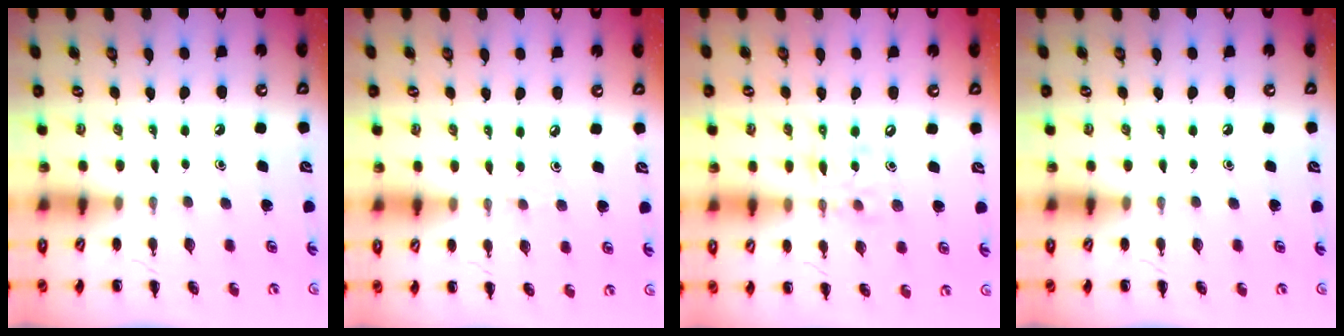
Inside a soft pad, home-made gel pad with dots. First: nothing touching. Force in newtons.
{"total": 2.9, "press": 2.7, "slide": 1.1}
{"total": 11.1, "press": 10.9, "slide": 2.4}
{"total": 0.0}